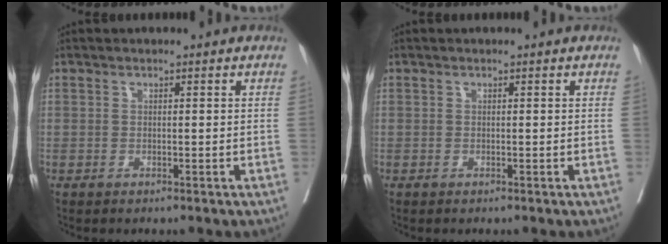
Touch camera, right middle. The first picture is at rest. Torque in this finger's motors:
{"motor_torque": [0.00, 0.00, 0.00, 0.00]}